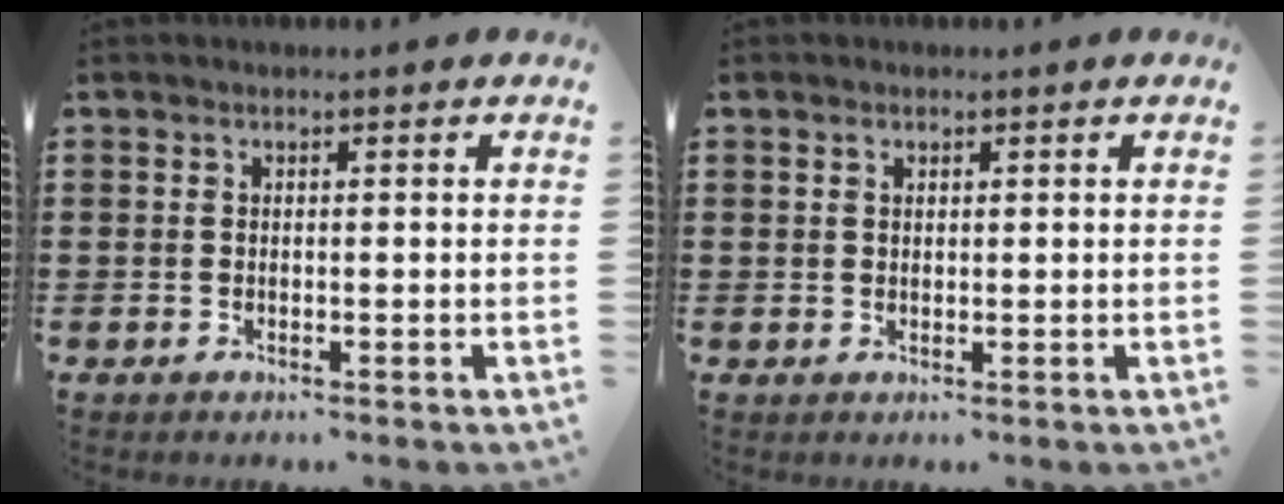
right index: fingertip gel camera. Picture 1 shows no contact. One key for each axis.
{"total": 0.9, "fx": 0.6, "fy": 0.5, "fz": 0.3, "tx": -0.008, "ty": 0.005, "tz": 0.012}